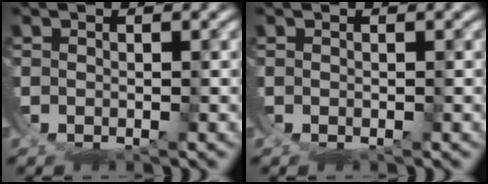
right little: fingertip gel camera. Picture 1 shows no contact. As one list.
[{"total": 0.0}]